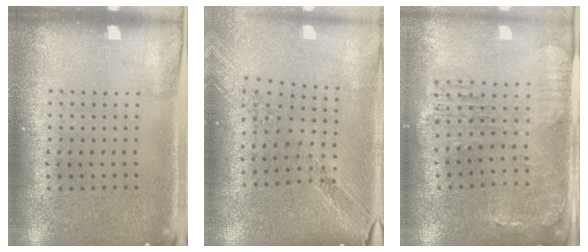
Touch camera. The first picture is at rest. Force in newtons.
{"total": 1.0, "press": 1.0, "slide": 0.0}
{"total": 1.4, "press": 1.4, "slide": 0.4}